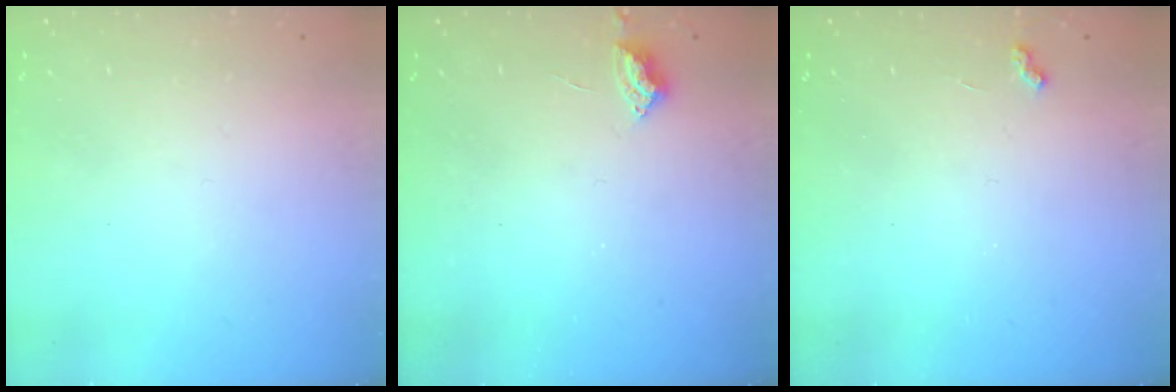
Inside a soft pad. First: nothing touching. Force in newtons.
{"total": 2.9, "press": 2.8, "slide": 0.4}
{"total": 2.9, "press": 2.8, "slide": 0.6}